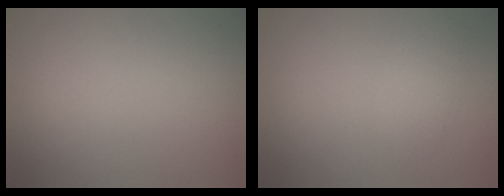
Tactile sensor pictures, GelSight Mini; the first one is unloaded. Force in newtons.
{"total": 1.6, "press": 1.6, "slide": 0.0}